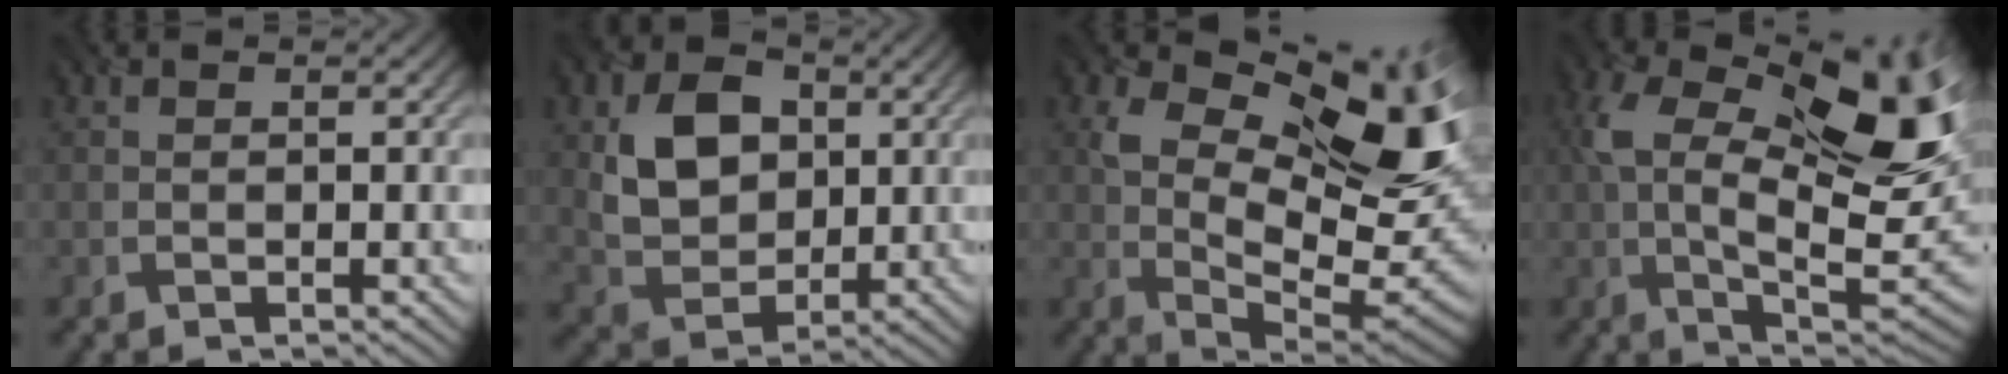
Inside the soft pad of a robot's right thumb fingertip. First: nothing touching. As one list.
[{"total": 9.1, "force": [2.0, 6.8, 5.7], "torque": [-0.128, -0.002, 0.037]}, {"total": 16.4, "force": [4.4, 8.5, 13.3], "torque": [-0.197, 0.007, 0.071]}, {"total": 17.5, "force": [3.5, 8.4, 15.0], "torque": [-0.266, 0.001, 0.056]}]